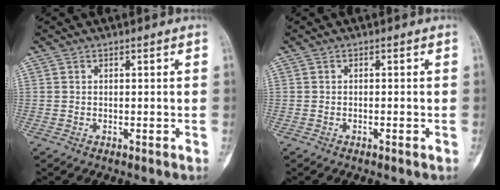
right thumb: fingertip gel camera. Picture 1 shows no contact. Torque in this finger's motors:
{"motor_torque": [-0.57, -0.30, -0.32, 0.45, -0.16]}